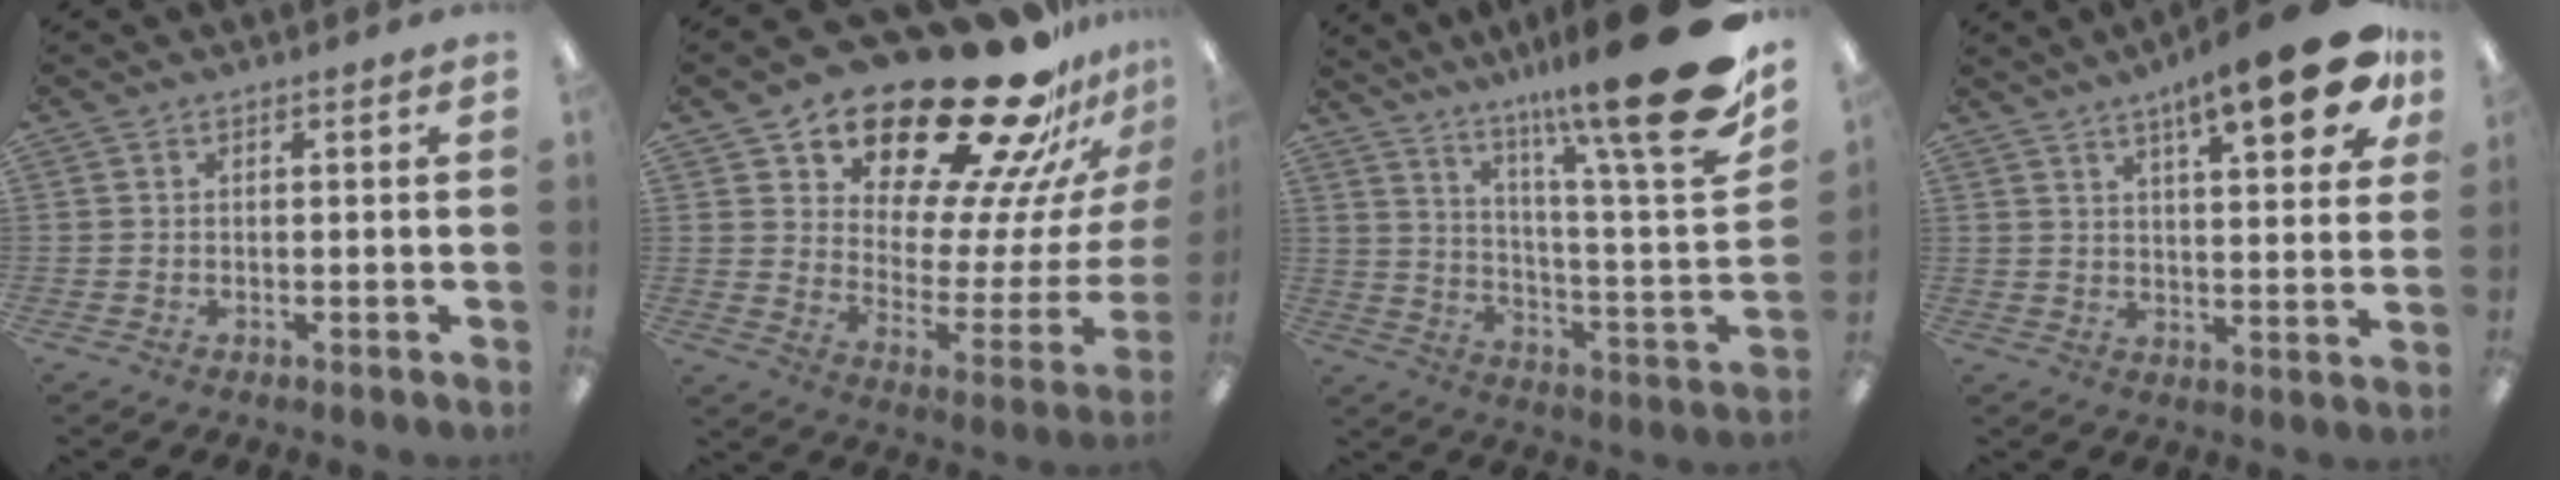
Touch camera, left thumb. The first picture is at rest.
{"total": 28.5, "force": [22.9, 10.5, 13.3], "torque": [-0.180, -0.179, 0.388]}
{"total": 24.1, "force": [15.6, 3.6, 17.9], "torque": [-0.252, -0.118, 0.249]}
{"total": 15.9, "force": [9.1, 4.2, 12.4], "torque": [-0.171, -0.044, 0.137]}